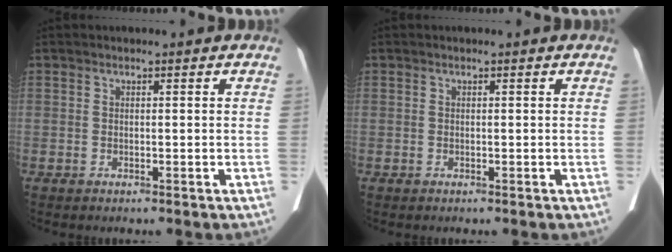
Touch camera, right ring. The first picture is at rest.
{"total": 0.0}